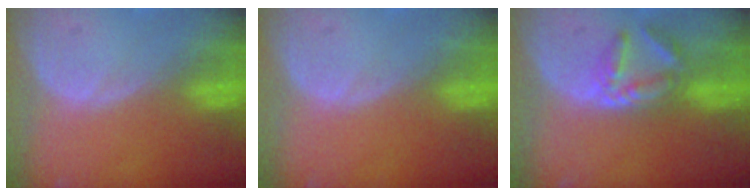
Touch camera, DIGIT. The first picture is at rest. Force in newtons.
{"total": 0.0}
{"total": 5.8, "press": 4.9, "slide": 3.1}